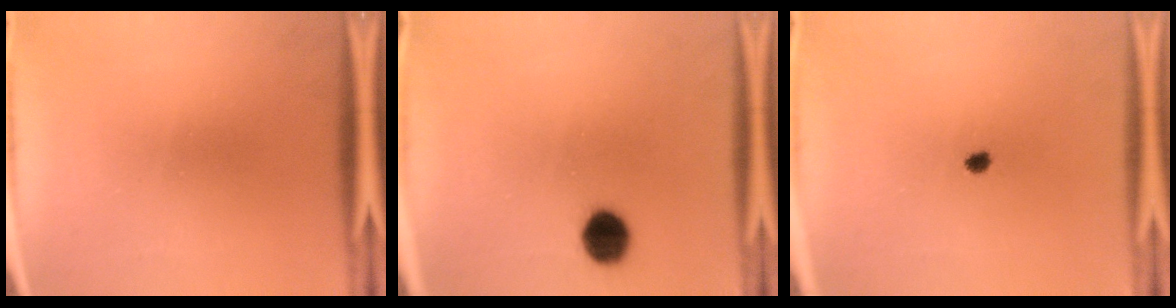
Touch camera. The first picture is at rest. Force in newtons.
{"total": 7.0}
{"total": 1.5}